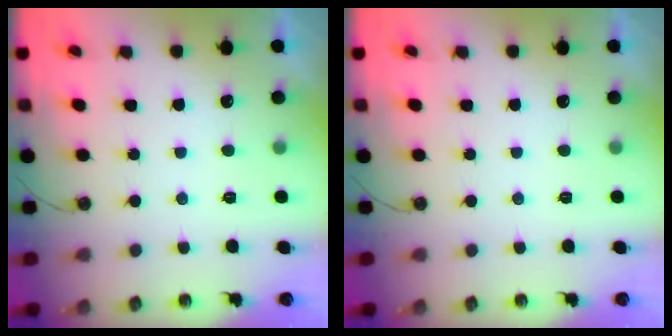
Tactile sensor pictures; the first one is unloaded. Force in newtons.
{"total": 0.0}